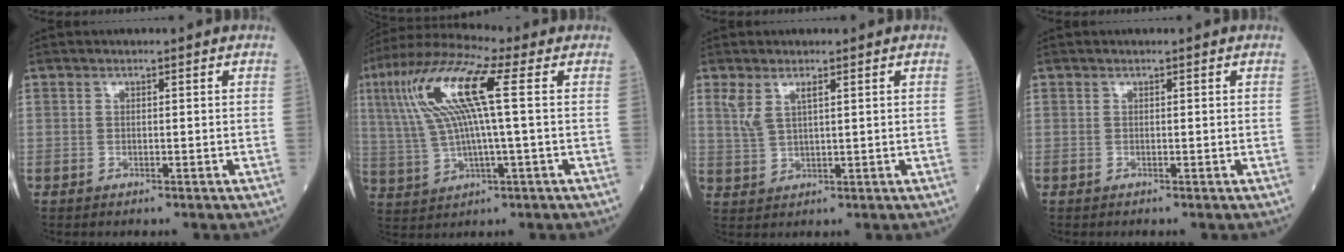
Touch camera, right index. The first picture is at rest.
{"total": 13.3, "force": [3.1, 1.3, 12.9], "torque": [-0.280, 0.032, 0.059]}
{"total": 3.1, "force": [1.7, 0.8, 2.5], "torque": [-0.064, 0.012, 0.044]}
{"total": 0.0}